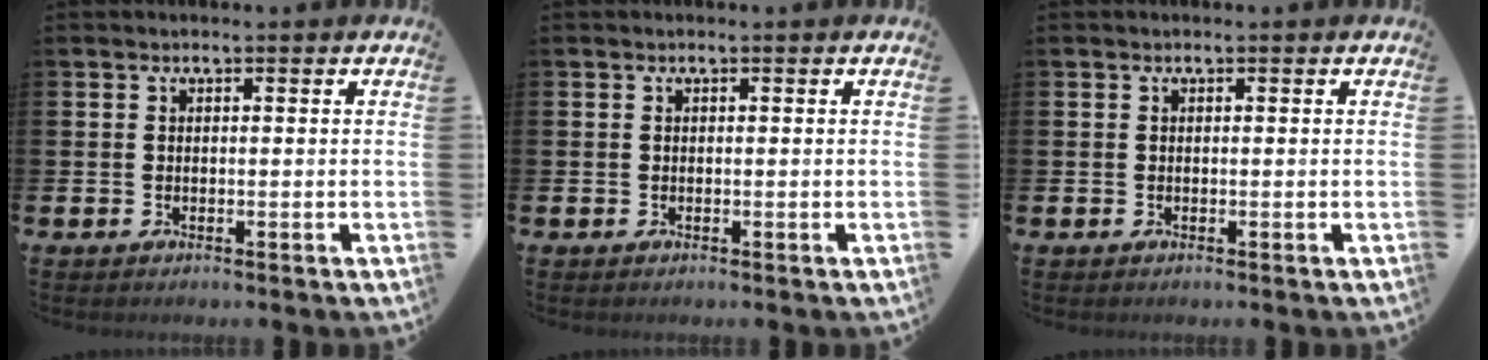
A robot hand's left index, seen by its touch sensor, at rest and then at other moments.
{"total": 0.0}
{"total": 0.0}